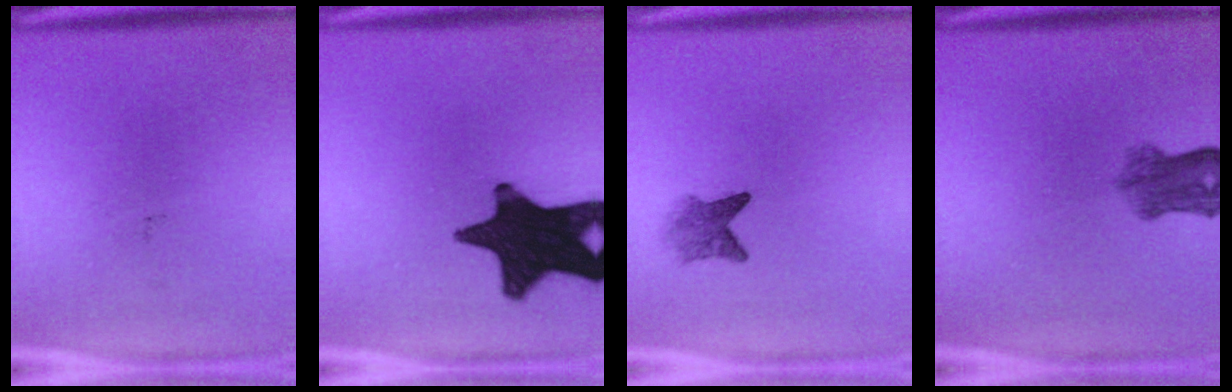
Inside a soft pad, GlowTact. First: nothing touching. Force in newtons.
{"total": 17.7}
{"total": 2.8}
{"total": 5.0}